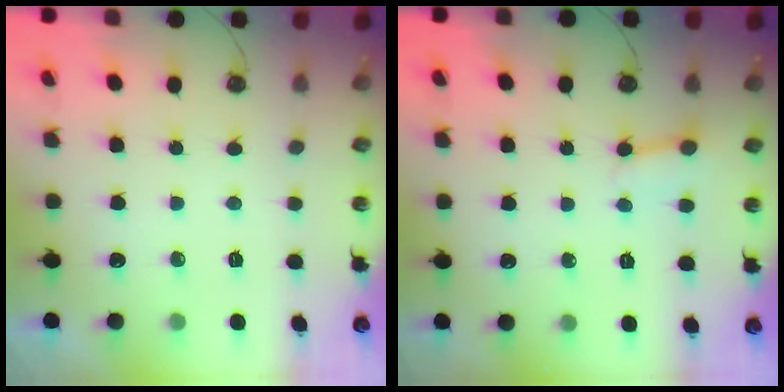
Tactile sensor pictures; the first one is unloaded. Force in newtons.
{"total": 2.9, "press": 2.9, "slide": 0.4}